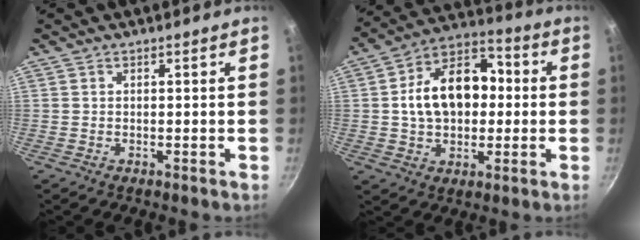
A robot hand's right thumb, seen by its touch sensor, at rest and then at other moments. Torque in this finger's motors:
{"motor_torque": [0.85, 3.35, 1.26, -0.16, 0.13]}